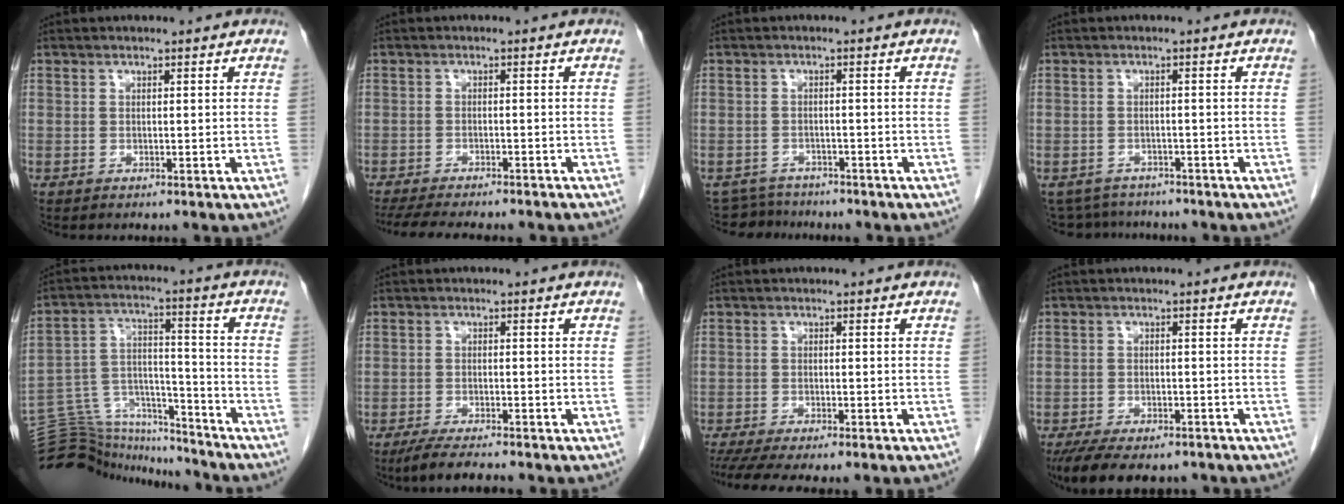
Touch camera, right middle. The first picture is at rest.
{"total": 13.7, "force": [-11.8, 2.5, 6.4], "torque": [-0.107, -0.020, -0.158]}
{"total": 4.5, "force": [-4.2, 1.3, -0.8], "torque": [0.013, 0.001, -0.069]}
{"total": 6.3, "force": [-5.8, 2.3, 0.5], "torque": [-0.009, 0.002, -0.083]}
{"total": 16.8, "force": [-16.3, 3.7, 1.9], "torque": [-0.048, 0.055, -0.259]}
{"total": 5.1, "force": [-4.3, 0.4, 2.6], "torque": [-0.047, -0.015, -0.076]}
{"total": 8.1, "force": [-6.6, 1.0, 4.6], "torque": [-0.064, -0.009, -0.101]}
{"total": 11.4, "force": [-8.9, 4.3, 5.7], "torque": [-0.095, -0.006, -0.130]}